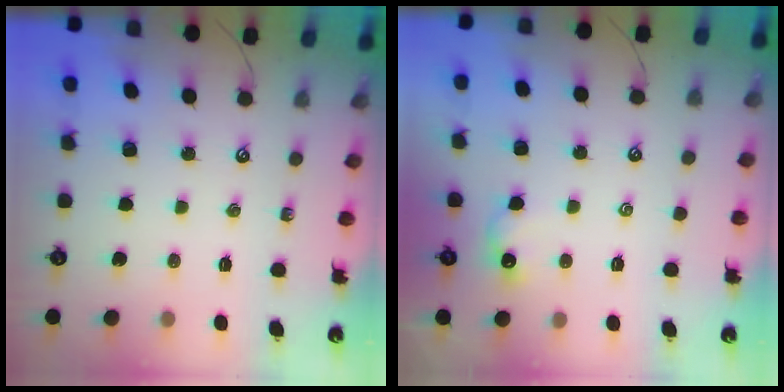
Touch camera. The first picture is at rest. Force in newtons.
{"total": 1.6, "press": 1.5, "slide": 0.6}